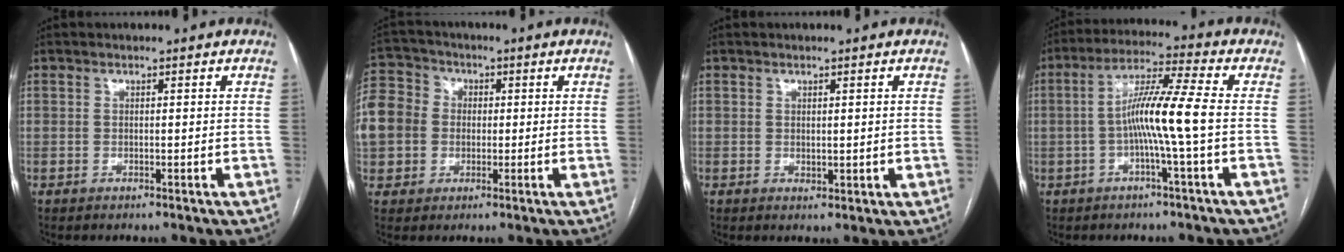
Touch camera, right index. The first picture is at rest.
{"total": 21.0, "force": [0.7, 19.2, 8.6], "torque": [-0.298, 0.074, 0.026]}
{"total": 1.2, "force": [0.3, 0.8, 0.9], "torque": [-0.013, -0.005, 0.012]}
{"total": 9.2, "force": [-1.4, -1.0, 9.0], "torque": [-0.167, 0.012, -0.030]}